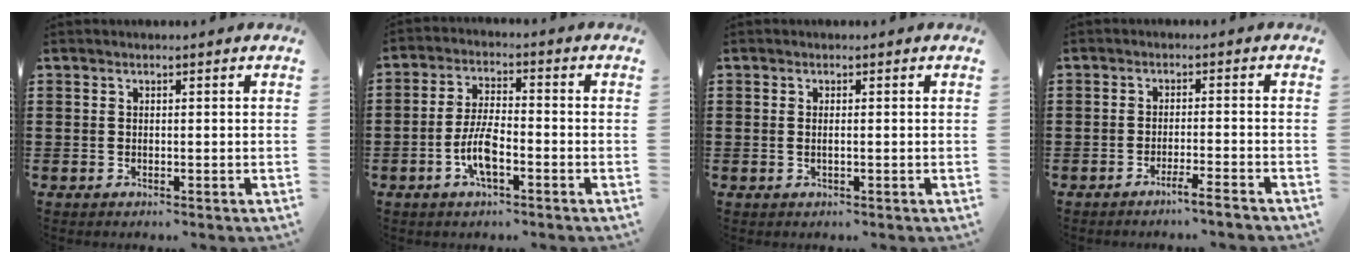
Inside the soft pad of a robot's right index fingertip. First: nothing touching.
{"total": 6.5, "force": [-2.4, 2.2, 5.6], "torque": [-0.129, -0.004, -0.053]}
{"total": 0.7, "force": [0.0, 0.1, 0.7], "torque": [-0.013, -0.002, 0.001]}
{"total": 3.1, "force": [-2.6, -0.4, 1.5], "torque": [-0.024, -0.004, -0.050]}